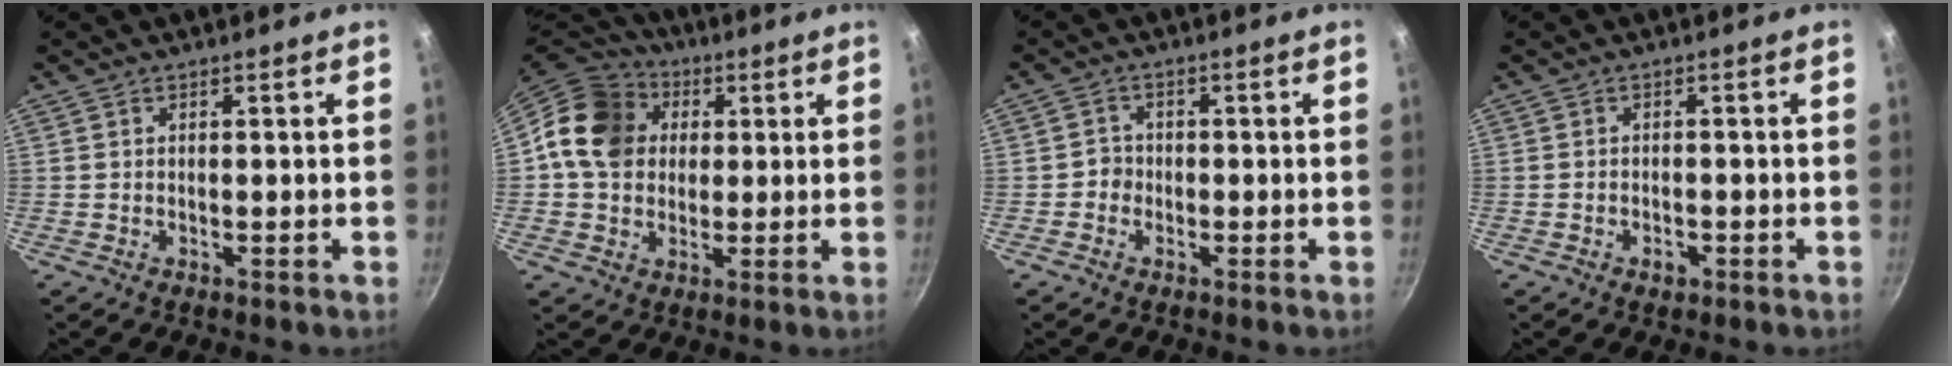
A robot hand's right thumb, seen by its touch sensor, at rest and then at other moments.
{"total": 14.1, "force": [2.6, 11.8, 7.4], "torque": [-0.108, 0.016, 0.027]}
{"total": 2.3, "force": [-0.8, 2.1, 0.6], "torque": [0.007, 0.008, -0.017]}
{"total": 1.8, "force": [-1.0, 1.1, 1.0], "torque": [-0.018, 0.007, -0.015]}